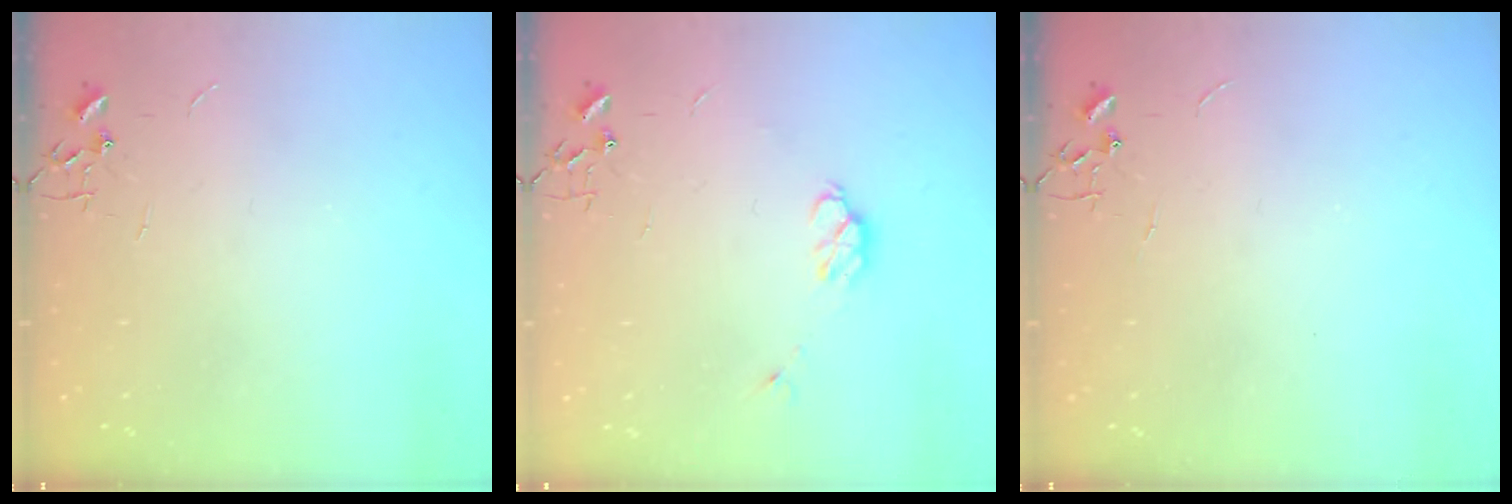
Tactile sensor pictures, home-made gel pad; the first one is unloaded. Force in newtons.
{"total": 6.2, "press": 6.0, "slide": 1.5}
{"total": 0.0}